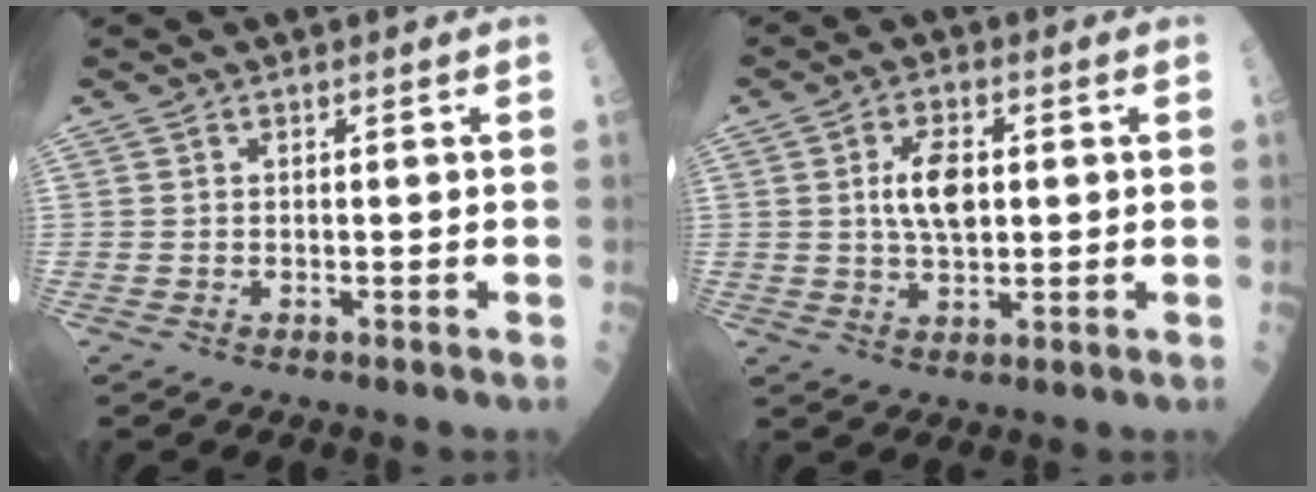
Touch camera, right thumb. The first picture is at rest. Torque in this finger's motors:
{"motor_torque": [1.06, 1.00, 0.71, 0.20, 0.05]}